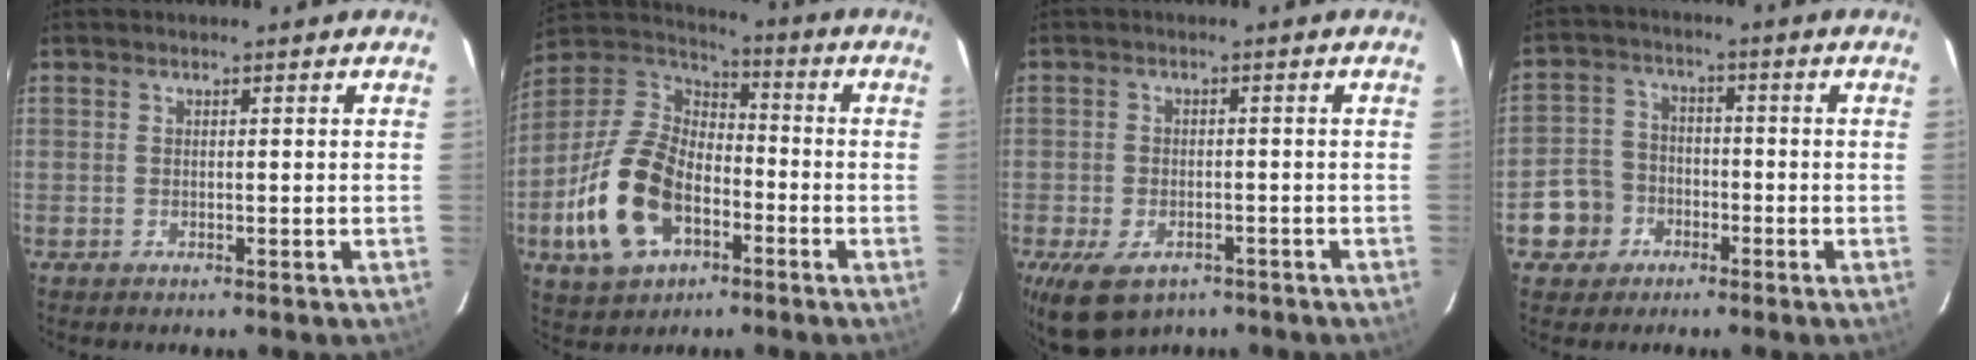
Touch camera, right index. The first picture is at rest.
{"total": 18.5, "force": [-7.0, 11.6, 12.7], "torque": [-0.289, 0.004, -0.121]}
{"total": 9.3, "force": [-5.6, 5.3, 5.1], "torque": [-0.108, -0.019, -0.086]}
{"total": 7.4, "force": [-3.3, 6.4, 1.5], "torque": [-0.052, 0.025, -0.053]}